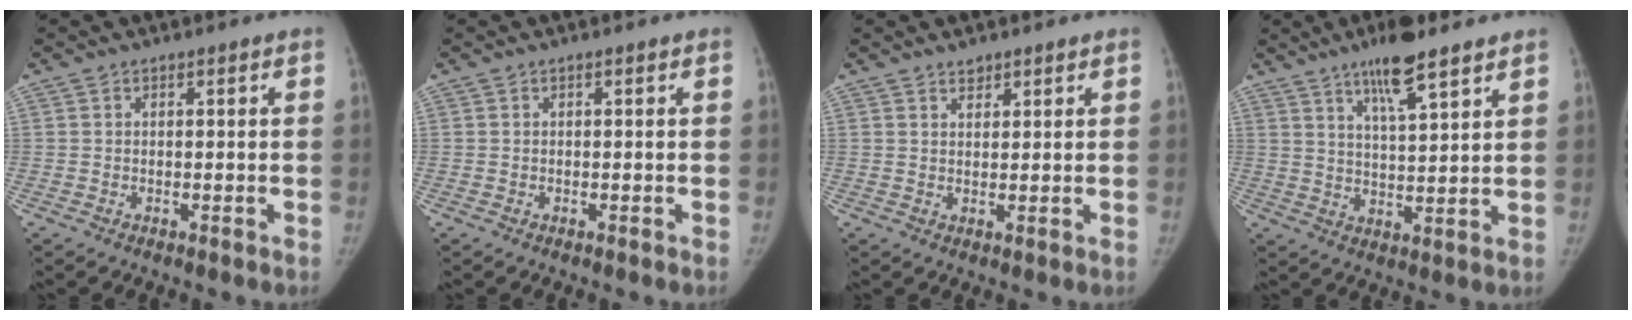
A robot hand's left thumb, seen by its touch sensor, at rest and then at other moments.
{"total": 0.0}
{"total": 1.9, "force": [1.6, 0.9, 0.5], "torque": [0.007, -0.011, 0.024]}
{"total": 9.8, "force": [6.7, 2.0, 6.9], "torque": [-0.103, -0.034, 0.113]}